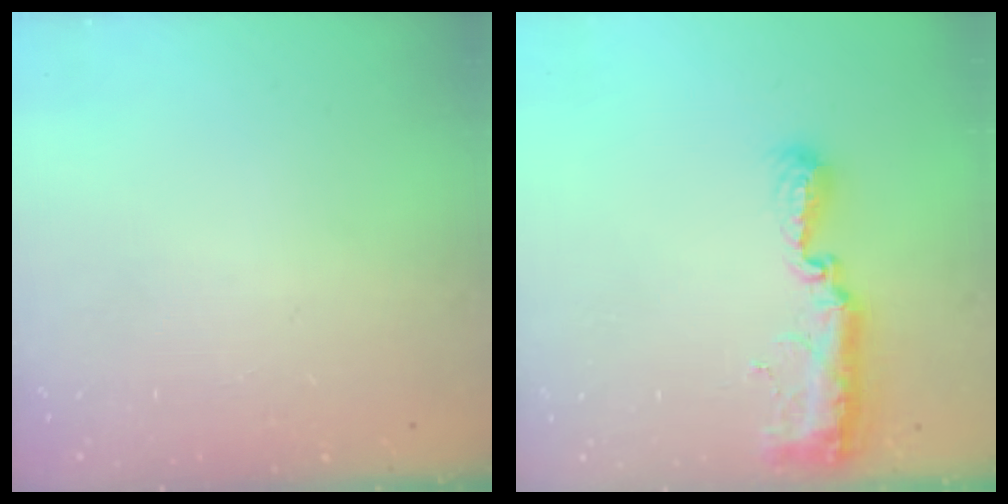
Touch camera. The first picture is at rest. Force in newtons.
{"total": 9.4, "press": 9.4, "slide": 0.8}